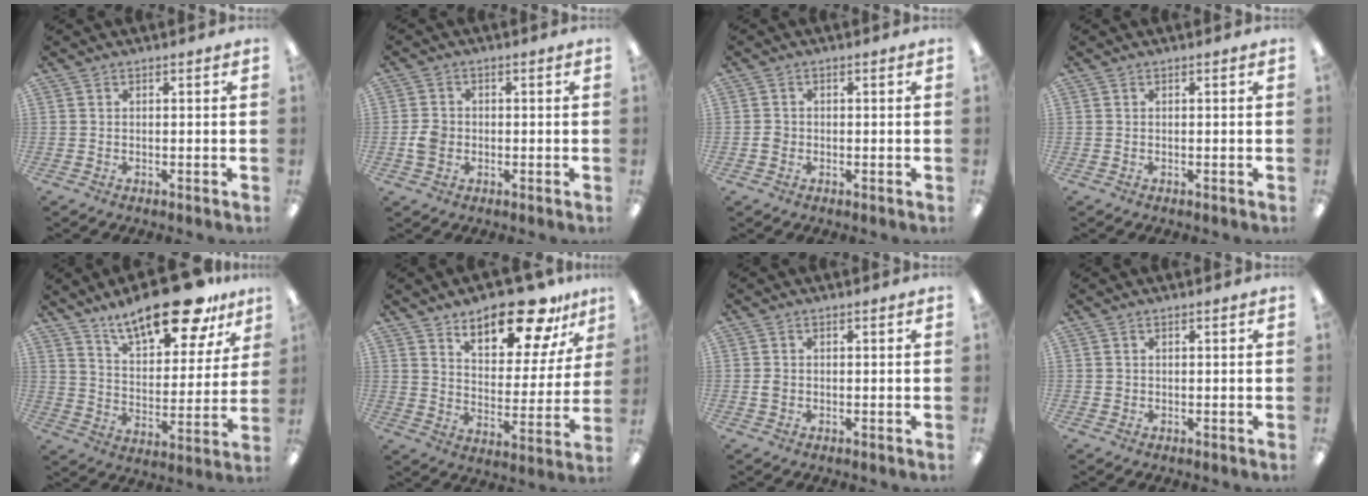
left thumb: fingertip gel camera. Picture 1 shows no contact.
{"total": 3.7, "force": [-0.7, 3.1, 1.8], "torque": [-0.028, 0.007, -0.012]}
{"total": 1.5, "force": [-0.4, 1.3, 0.6], "torque": [-0.011, 0.004, -0.010]}
{"total": 0.0}
{"total": 20.3, "force": [15.2, 7.1, 11.4], "torque": [-0.173, -0.094, 0.255]}
{"total": 17.4, "force": [13.1, 6.5, 9.4], "torque": [-0.138, -0.080, 0.220]}
{"total": 1.3, "force": [-0.1, 1.1, 0.7], "torque": [-0.014, 0.003, -0.003]}
{"total": 0.7, "force": [0.2, 0.6, 0.1], "torque": [-0.004, 0.003, 0.004]}